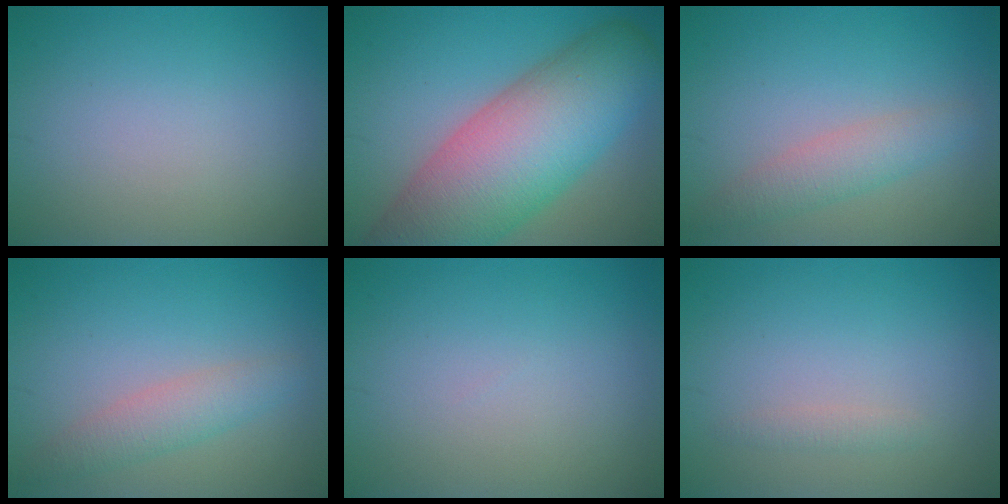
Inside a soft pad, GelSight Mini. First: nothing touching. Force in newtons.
{"total": 13.3, "press": 13.3, "slide": 0.6}
{"total": 2.7, "press": 2.6, "slide": 0.2}
{"total": 2.7, "press": 2.6, "slide": 0.2}
{"total": 0.0}
{"total": 0.8, "press": 0.8, "slide": 0.0}